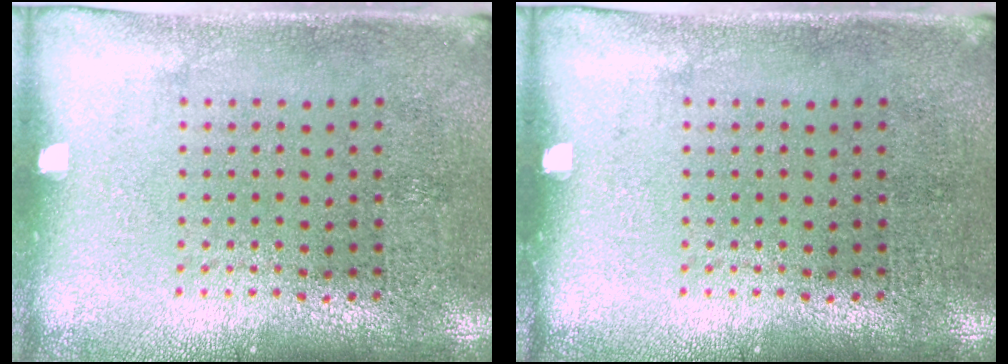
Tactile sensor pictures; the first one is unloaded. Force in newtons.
{"total": 0.0}